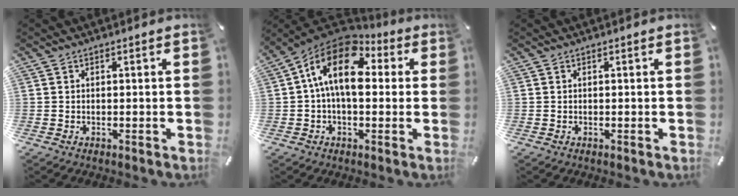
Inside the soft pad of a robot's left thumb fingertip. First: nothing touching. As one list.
[{"total": 15.0, "force": [3.2, 8.8, 11.8], "torque": [-0.222, -0.008, 0.054]}, {"total": 0.0}]